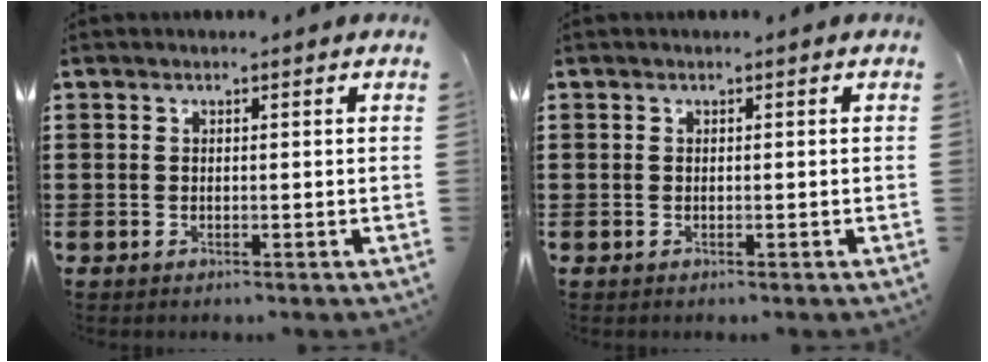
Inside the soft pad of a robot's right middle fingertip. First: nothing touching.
{"total": 0.0}